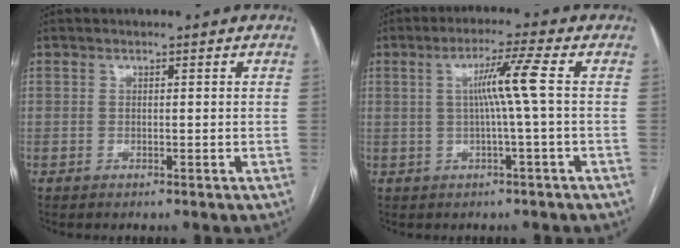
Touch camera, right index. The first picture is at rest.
{"total": 5.9, "force": [0.4, -1.5, 5.7], "torque": [-0.101, 0.008, 0.011]}